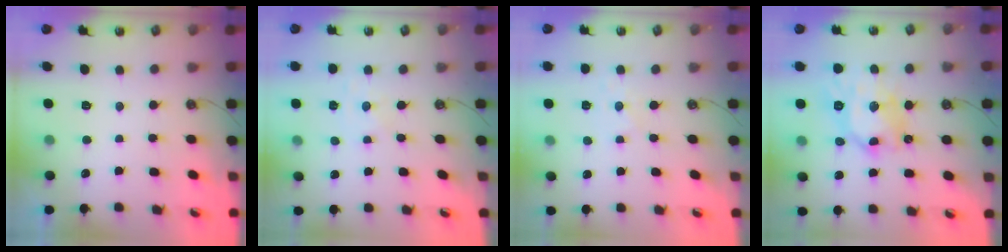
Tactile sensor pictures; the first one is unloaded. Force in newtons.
{"total": 0.0}
{"total": 2.7, "press": 2.7, "slide": 0.4}
{"total": 12.4, "press": 12.3, "slide": 1.5}